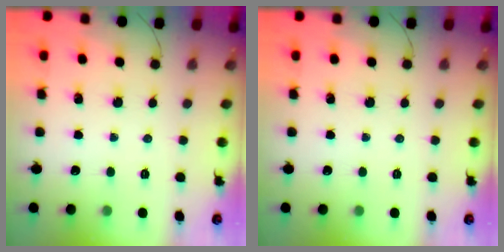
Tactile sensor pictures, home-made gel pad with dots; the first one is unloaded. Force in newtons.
{"total": 0.0}